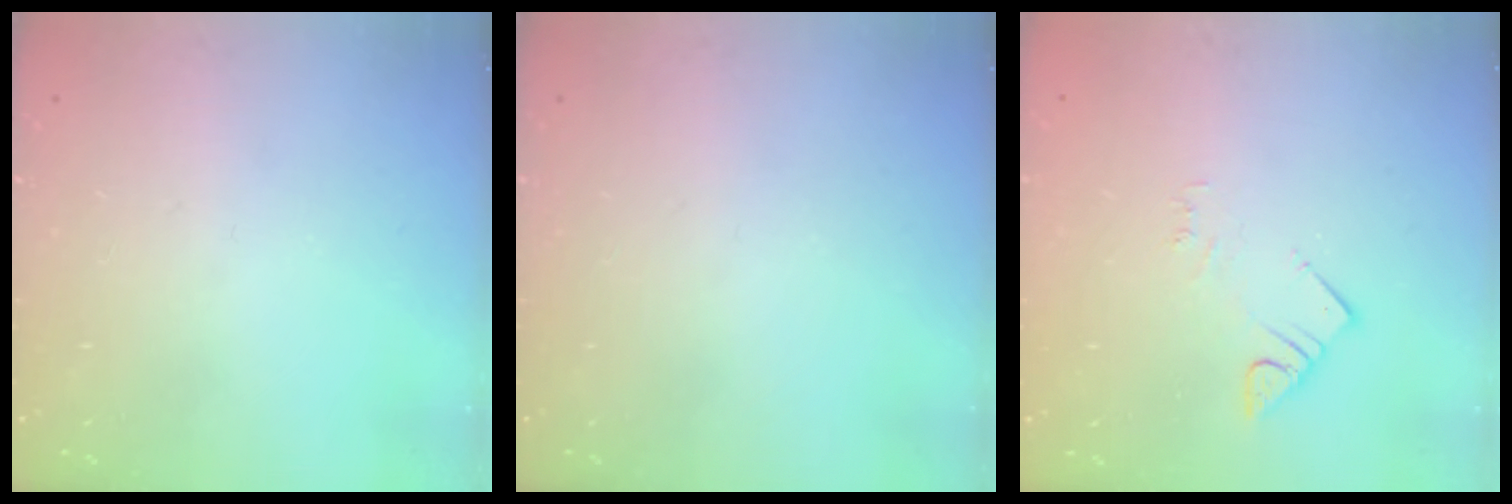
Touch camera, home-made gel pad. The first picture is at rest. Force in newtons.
{"total": 0.0}
{"total": 2.8, "press": 2.8, "slide": 0.2}